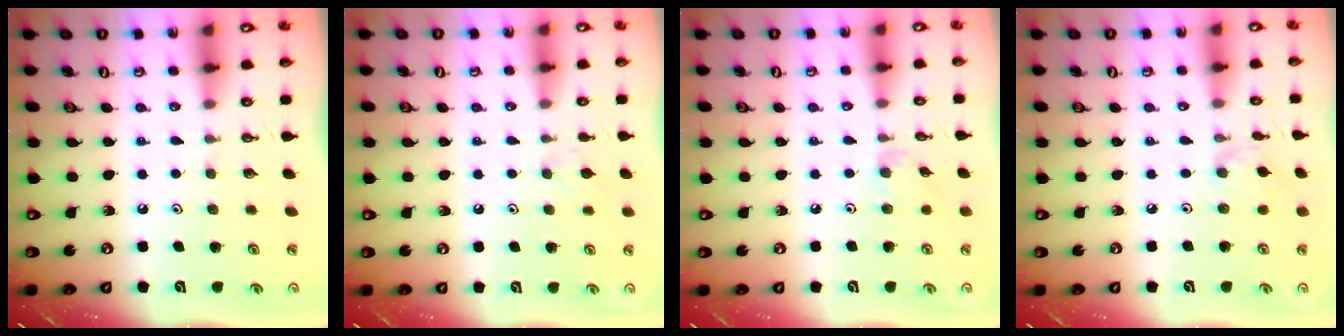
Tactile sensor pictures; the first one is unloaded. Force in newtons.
{"total": 2.5, "press": 2.4, "slide": 0.6}
{"total": 3.7, "press": 3.7, "slide": 0.5}
{"total": 1.7, "press": 1.7, "slide": 0.4}